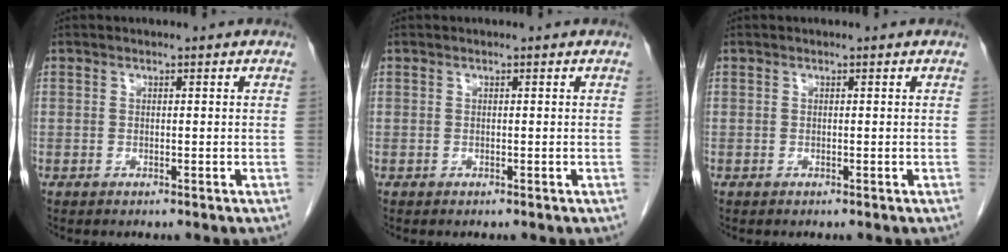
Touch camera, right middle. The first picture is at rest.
{"total": 0.0}
{"total": 0.0}